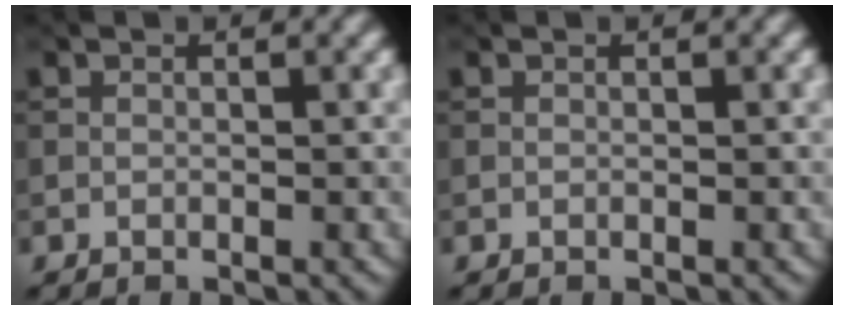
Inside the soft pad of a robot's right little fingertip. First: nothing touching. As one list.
[{"total": 0.0}]